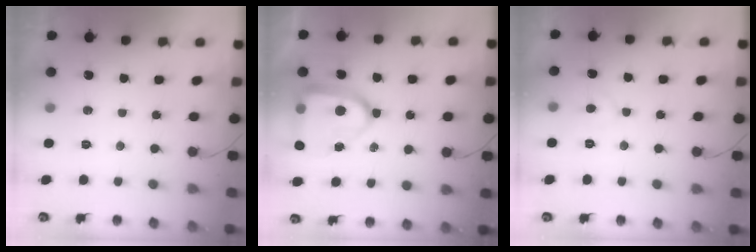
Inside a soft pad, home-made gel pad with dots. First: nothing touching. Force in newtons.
{"total": 18.4, "press": 18.4, "slide": 1.7}
{"total": 3.5, "press": 3.5, "slide": 0.3}